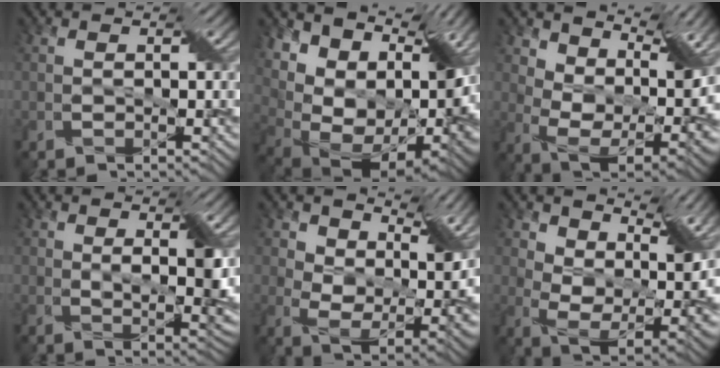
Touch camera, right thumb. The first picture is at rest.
{"total": 16.4, "force": [7.7, 9.6, 10.8], "torque": [-0.190, 0.025, 0.154]}
{"total": 10.3, "force": [7.0, 4.5, 6.1], "torque": [-0.122, -0.004, 0.121]}
{"total": 3.6, "force": [1.4, 0.6, 3.3], "torque": [-0.057, -0.004, 0.030]}
{"total": 8.2, "force": [4.8, 4.2, 5.1], "torque": [-0.098, -0.010, 0.087]}
{"total": 9.3, "force": [5.6, 4.4, 5.9], "torque": [-0.111, -0.009, 0.099]}